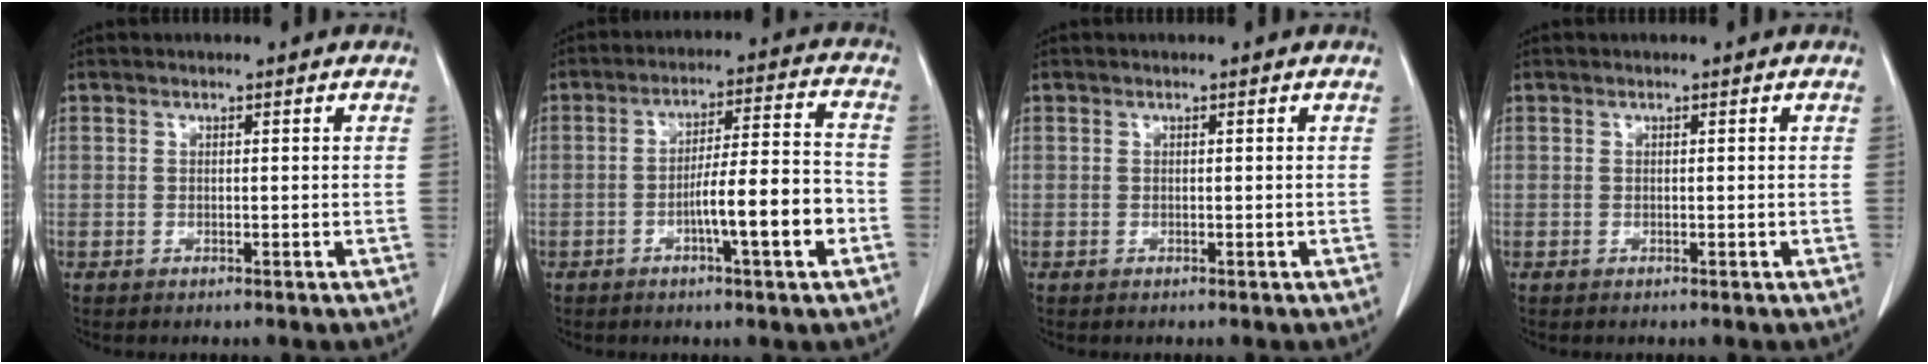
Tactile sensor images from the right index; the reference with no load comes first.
{"total": 10.0, "force": [-3.5, 0.5, 9.3], "torque": [-0.146, 0.010, -0.055]}
{"total": 0.0}
{"total": 0.0}